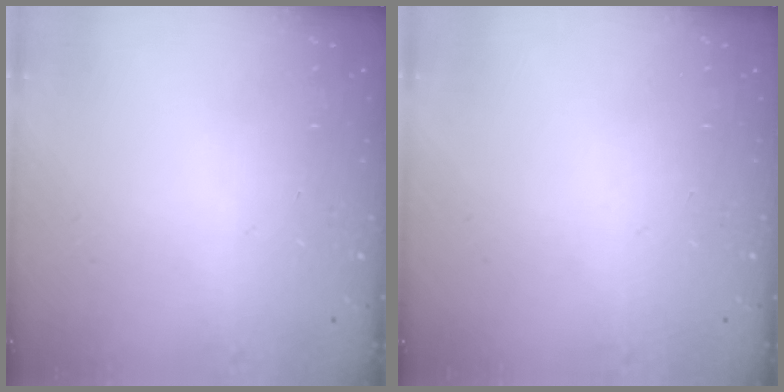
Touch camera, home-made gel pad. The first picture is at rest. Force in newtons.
{"total": 0.0}